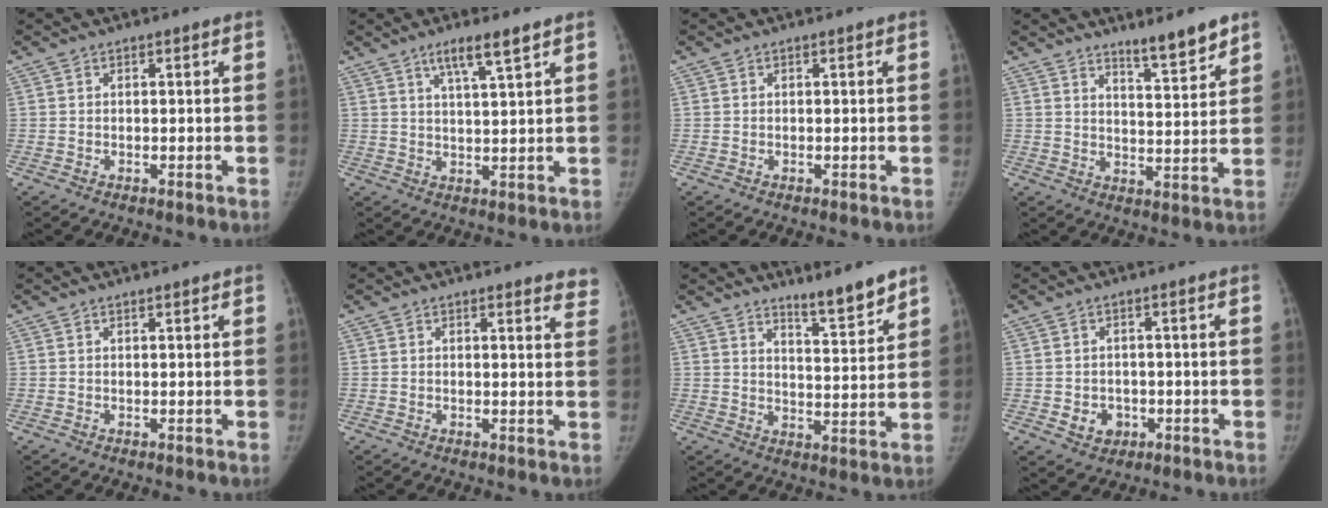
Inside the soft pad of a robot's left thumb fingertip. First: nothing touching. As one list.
[{"total": 5.7, "force": [3.7, 0.5, 4.3], "torque": [-0.076, -0.020, 0.068]}, {"total": 0.0}, {"total": 6.9, "force": [5.7, 0.8, 3.9], "torque": [-0.052, -0.050, 0.093]}, {"total": 0.0}, {"total": 4.8, "force": [4.5, 1.3, 1.0], "torque": [0.014, -0.026, 0.027]}, {"total": 7.1, "force": [6.0, 0.7, 3.8], "torque": [-0.051, -0.055, 0.099]}, {"total": 4.1, "force": [-1.2, 3.6, 1.8], "torque": [-0.007, 0.008, -0.007]}]